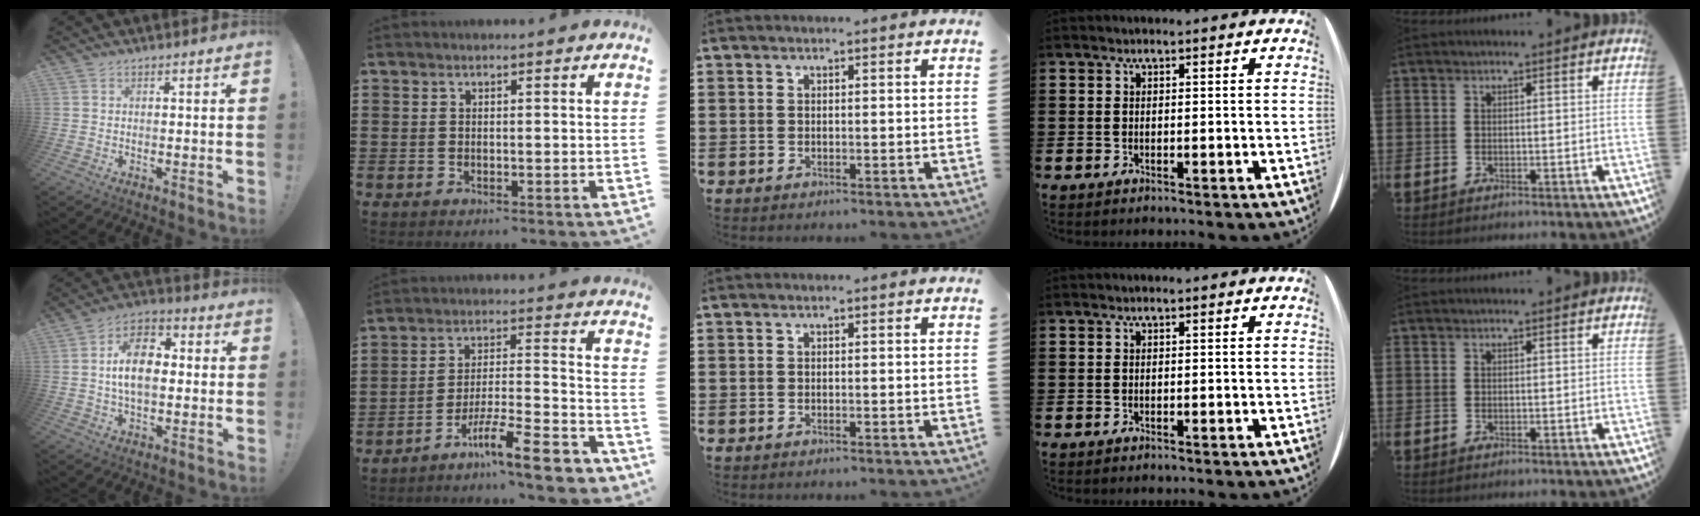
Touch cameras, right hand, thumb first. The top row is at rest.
{"thumb": {"total": 12.3, "force": [0.0, 7.5, 9.7], "torque": [-0.172, 0.012, 0.001]}, "index": {"total": 11.3, "force": [-8.8, 1.3, 7.0], "torque": [-0.104, 0.025, -0.162]}}